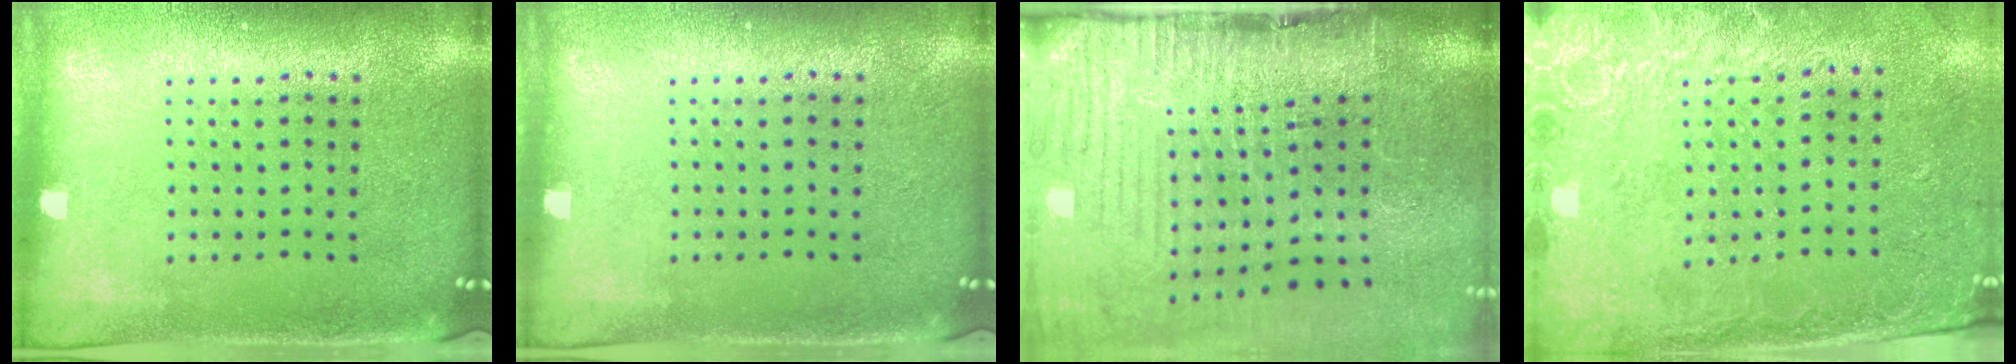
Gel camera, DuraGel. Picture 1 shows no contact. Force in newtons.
{"total": 0.0}
{"total": 4.7, "press": 3.8, "slide": 2.8}
{"total": 2.6, "press": 2.1, "slide": 1.5}